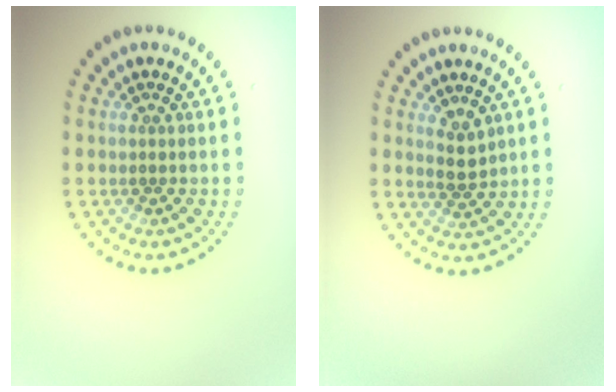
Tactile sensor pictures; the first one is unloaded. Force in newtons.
{"total": 1.9, "press": 1.6, "slide": 0.9}